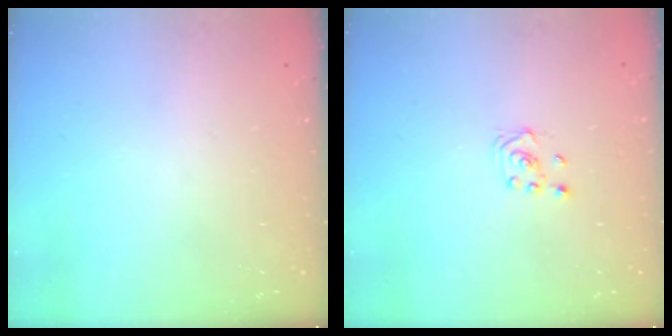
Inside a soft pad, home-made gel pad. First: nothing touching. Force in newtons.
{"total": 1.9, "press": 1.8, "slide": 0.6}